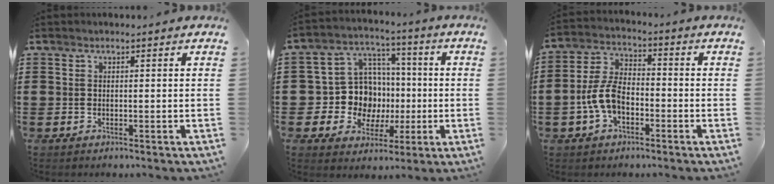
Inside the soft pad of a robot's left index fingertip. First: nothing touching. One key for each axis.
{"total": 10.3, "fx": -0.5, "fy": 9.8, "fz": 3.0, "tx": -0.099, "ty": 0.002, "tz": 0.000}
{"total": 7.0, "fx": -2.8, "fy": 3.9, "fz": 5.1, "tx": -0.129, "ty": 0.003, "tz": -0.061}